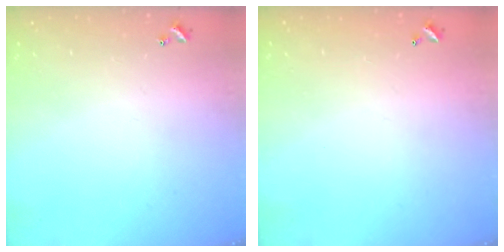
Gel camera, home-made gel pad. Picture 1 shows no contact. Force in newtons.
{"total": 2.9, "press": 2.9, "slide": 0.1}